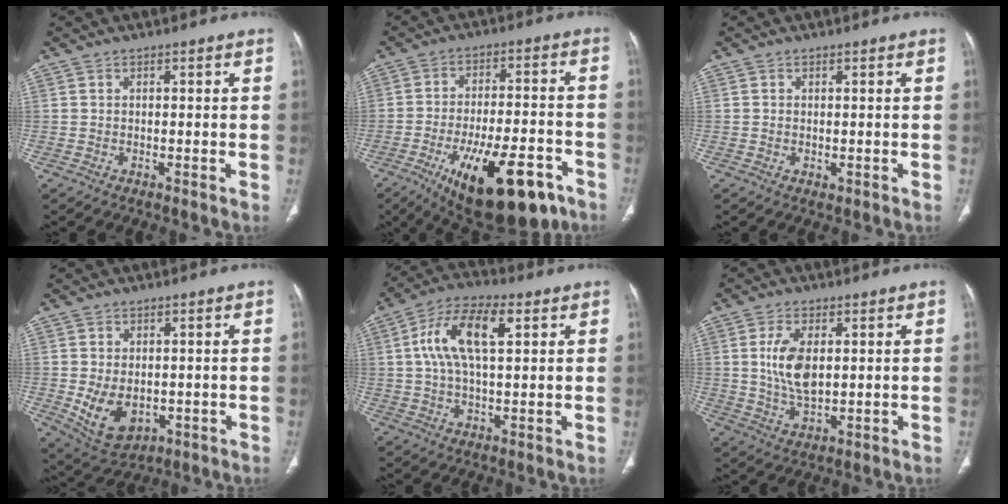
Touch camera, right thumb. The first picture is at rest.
{"total": 21.2, "force": [-11.3, 8.4, 15.9], "torque": [-0.212, 0.044, -0.161]}
{"total": 0.8, "force": [-0.1, 0.6, 0.6], "torque": [-0.011, -0.003, 0.001]}
{"total": 8.5, "force": [-1.3, 5.8, 6.1], "torque": [-0.096, -0.007, 0.000]}
{"total": 12.1, "force": [3.3, 5.3, 10.4], "torque": [-0.204, 0.020, 0.056]}
{"total": 8.3, "force": [1.3, 4.2, 7.0], "torque": [-0.138, -0.009, 0.031]}